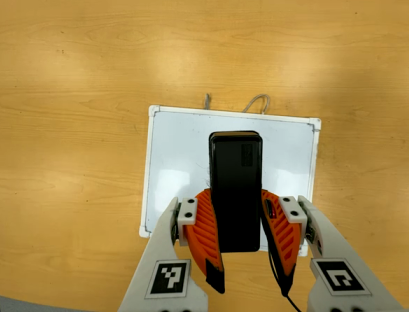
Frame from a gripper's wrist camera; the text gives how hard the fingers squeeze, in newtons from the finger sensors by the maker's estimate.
{"total": 7.2, "left": 6.2, "right": 8.1}